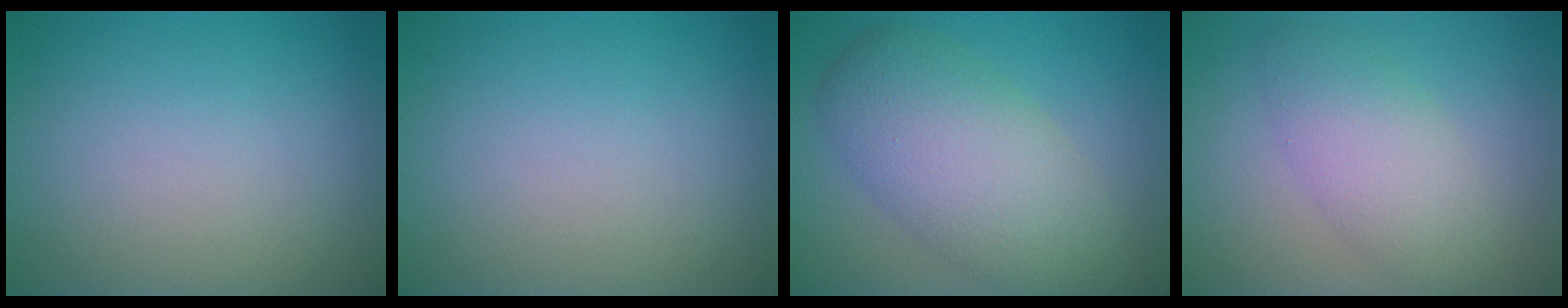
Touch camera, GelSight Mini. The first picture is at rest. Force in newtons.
{"total": 0.0}
{"total": 7.9, "press": 7.8, "slide": 0.5}
{"total": 4.1, "press": 4.1, "slide": 0.1}